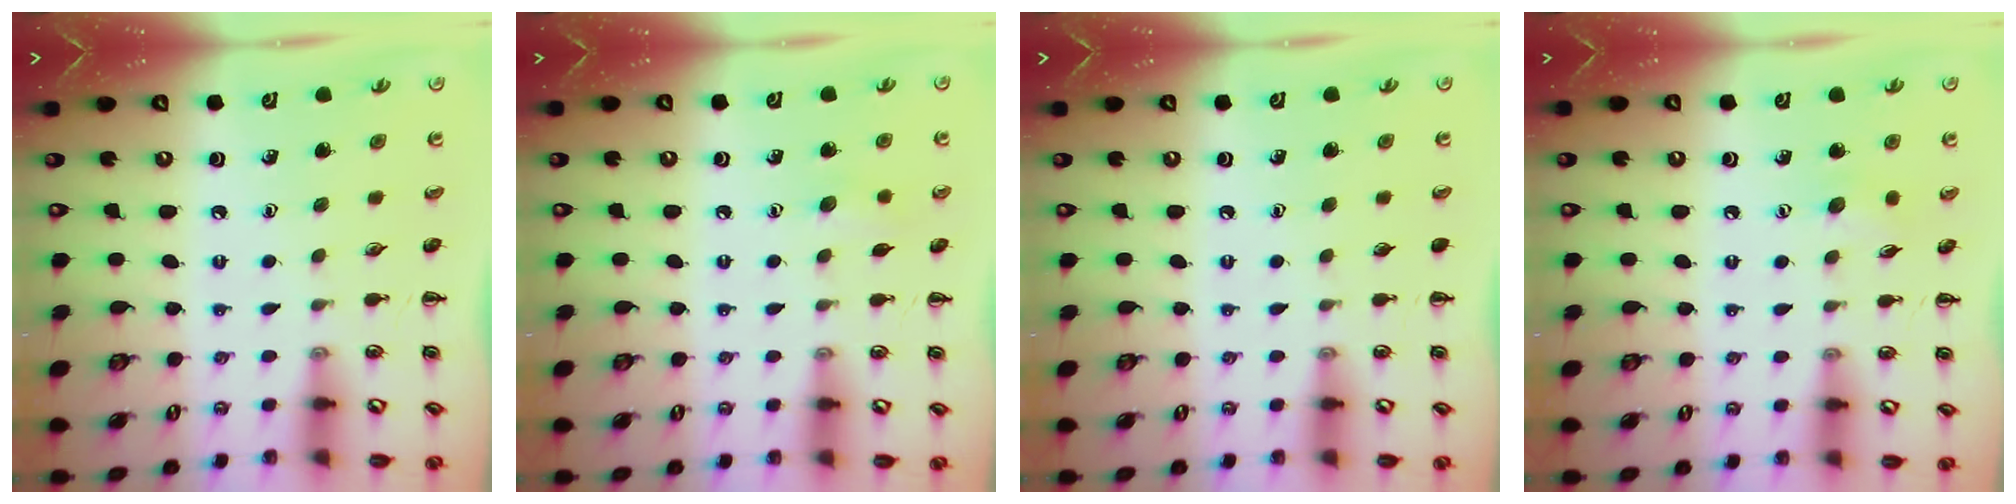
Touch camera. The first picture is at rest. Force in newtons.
{"total": 4.9, "press": 4.7, "slide": 1.1}
{"total": 0.0}
{"total": 4.0, "press": 3.9, "slide": 1.0}